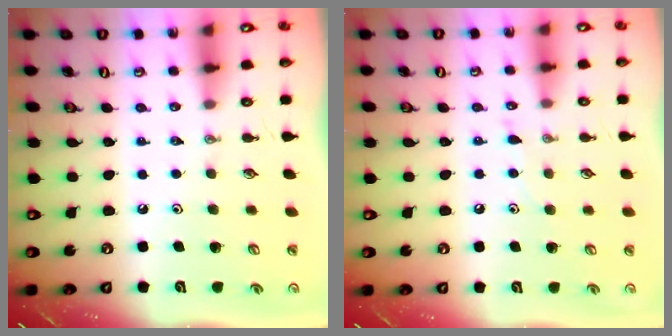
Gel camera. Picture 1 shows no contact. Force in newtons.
{"total": 5.4, "press": 5.4, "slide": 0.5}